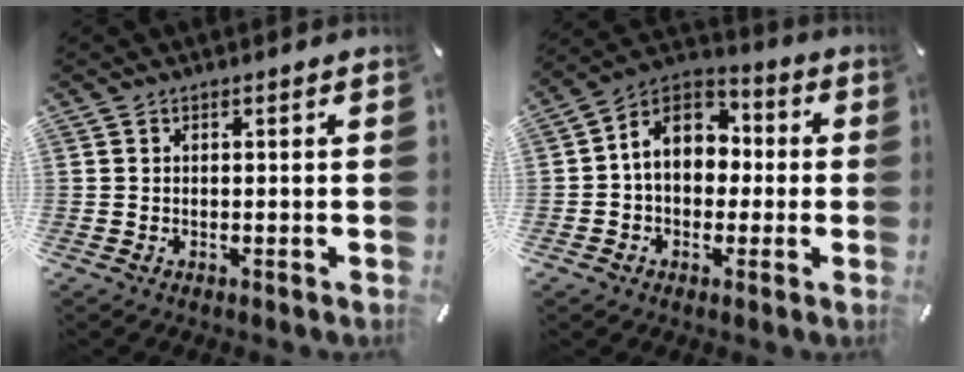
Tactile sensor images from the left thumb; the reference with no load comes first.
{"total": 10.7, "force": [0.7, 8.9, 5.8], "torque": [-0.114, 0.010, 0.012]}